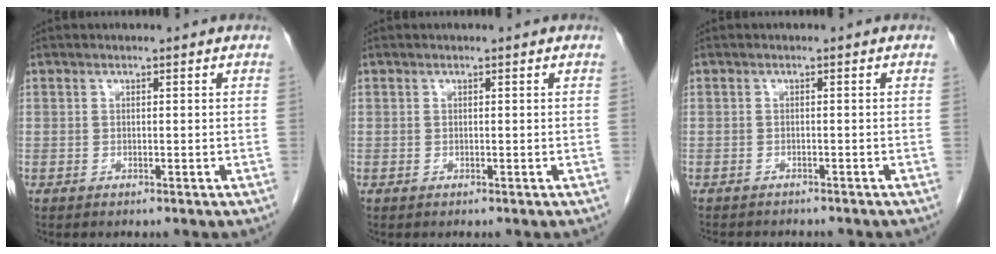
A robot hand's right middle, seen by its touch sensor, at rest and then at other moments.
{"total": 0.0}
{"total": 6.0, "force": [-5.4, 1.6, 2.1], "torque": [-0.029, -0.004, -0.071]}